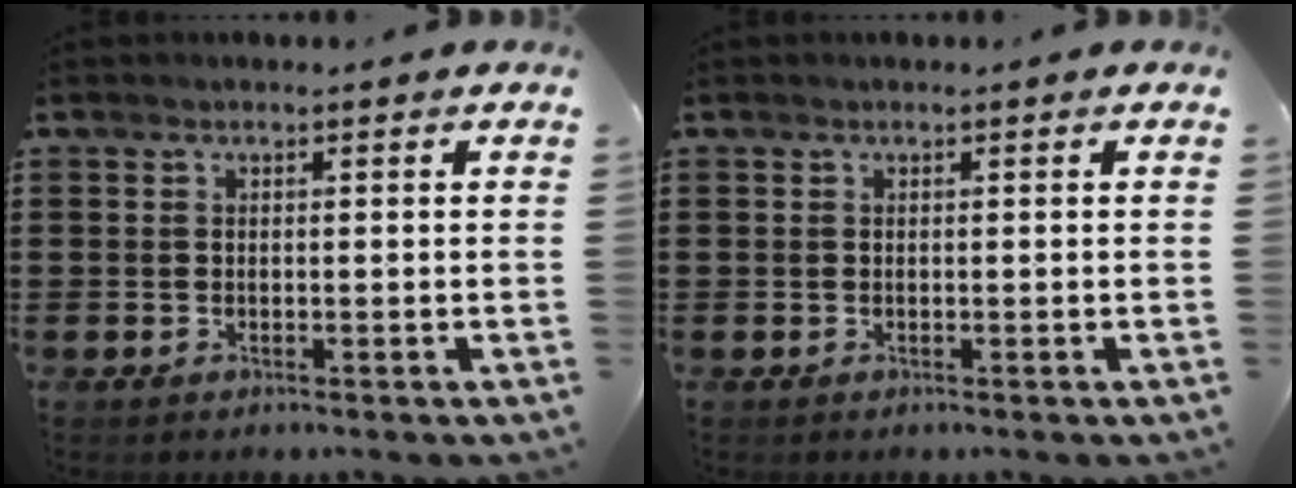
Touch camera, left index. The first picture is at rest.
{"total": 0.0}